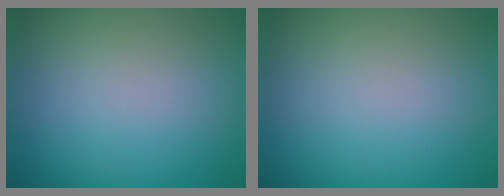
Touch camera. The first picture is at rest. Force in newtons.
{"total": 0.0}